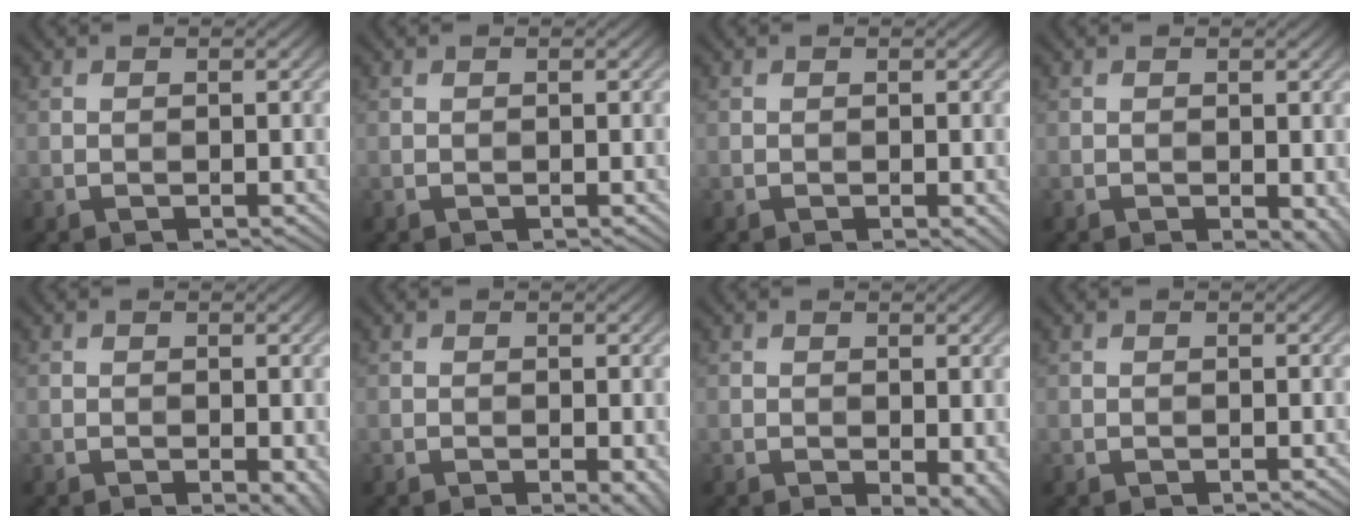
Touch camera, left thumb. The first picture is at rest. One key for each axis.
{"total": 0.0}
{"total": 0.7, "fx": -0.2, "fy": 0.2, "fz": 0.7, "tx": -0.012, "ty": -0.003, "tz": -0.004}
{"total": 2.4, "fx": -0.8, "fy": 1.3, "fz": 1.9, "tx": -0.023, "ty": -0.009, "tz": -0.007}
{"total": 1.9, "fx": -0.7, "fy": 0.7, "fz": 1.6, "tx": -0.020, "ty": -0.006, "tz": -0.005}
{"total": 1.7, "fx": -0.7, "fy": 0.4, "fz": 1.5, "tx": -0.021, "ty": -0.004, "tz": -0.007}
{"total": 3.5, "fx": -1.1, "fy": 1.7, "fz": 2.8, "tx": -0.035, "ty": -0.009, "tz": -0.012}
{"total": 0.0}